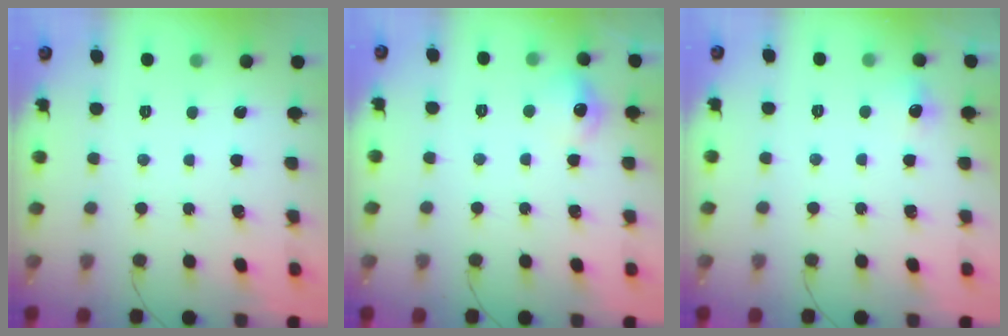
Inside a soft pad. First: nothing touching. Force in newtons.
{"total": 7.8, "press": 7.7, "slide": 0.8}
{"total": 5.7, "press": 5.4, "slide": 1.8}